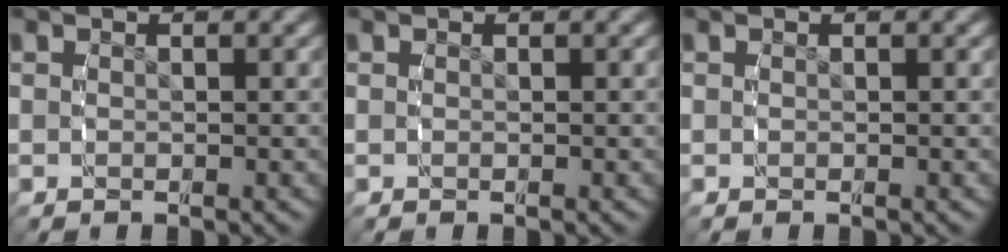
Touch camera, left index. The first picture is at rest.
{"total": 0.0}
{"total": 0.0}